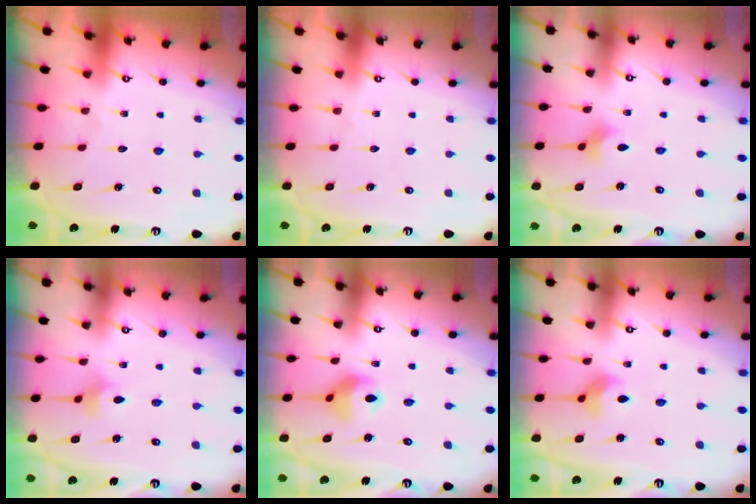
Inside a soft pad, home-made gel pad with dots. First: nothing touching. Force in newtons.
{"total": 0.0}
{"total": 2.1, "press": 2.0, "slide": 0.5}
{"total": 3.7, "press": 3.7, "slide": 0.4}
{"total": 6.9, "press": 6.9, "slide": 0.5}
{"total": 3.9, "press": 3.8, "slide": 0.6}